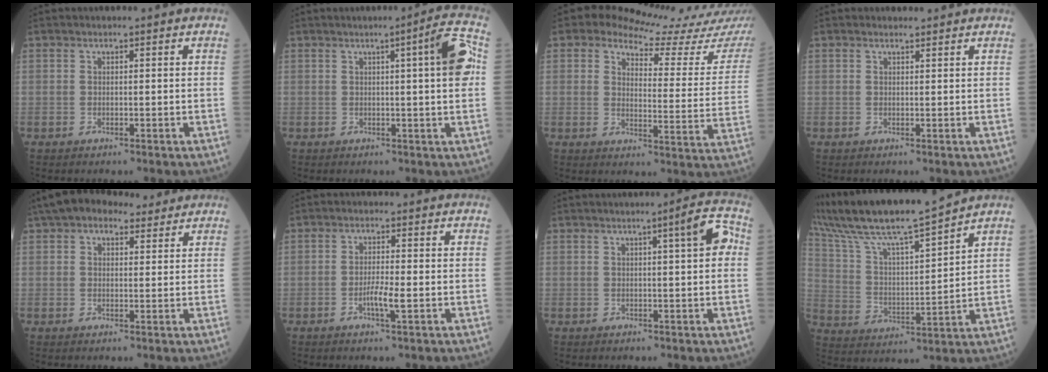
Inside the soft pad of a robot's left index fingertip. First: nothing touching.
{"total": 5.9, "force": [1.0, -0.4, 5.8], "torque": [-0.078, 0.006, 0.011]}
{"total": 15.9, "force": [14.7, 2.3, 5.6], "torque": [-0.071, -0.075, 0.151]}
{"total": 0.9, "force": [0.8, 0.3, 0.0], "torque": [-0.010, 0.002, 0.012]}
{"total": 8.8, "force": [6.5, 4.4, 4.0], "torque": [-0.066, 0.040, 0.102]}
{"total": 3.0, "force": [-1.1, 0.2, 2.8], "torque": [-0.056, -0.007, -0.022]}
{"total": 4.2, "force": [1.0, 0.3, 4.0], "torque": [-0.052, 0.013, 0.010]}
{"total": 15.4, "force": [13.7, -0.2, 7.1], "torque": [-0.146, 0.002, 0.252]}